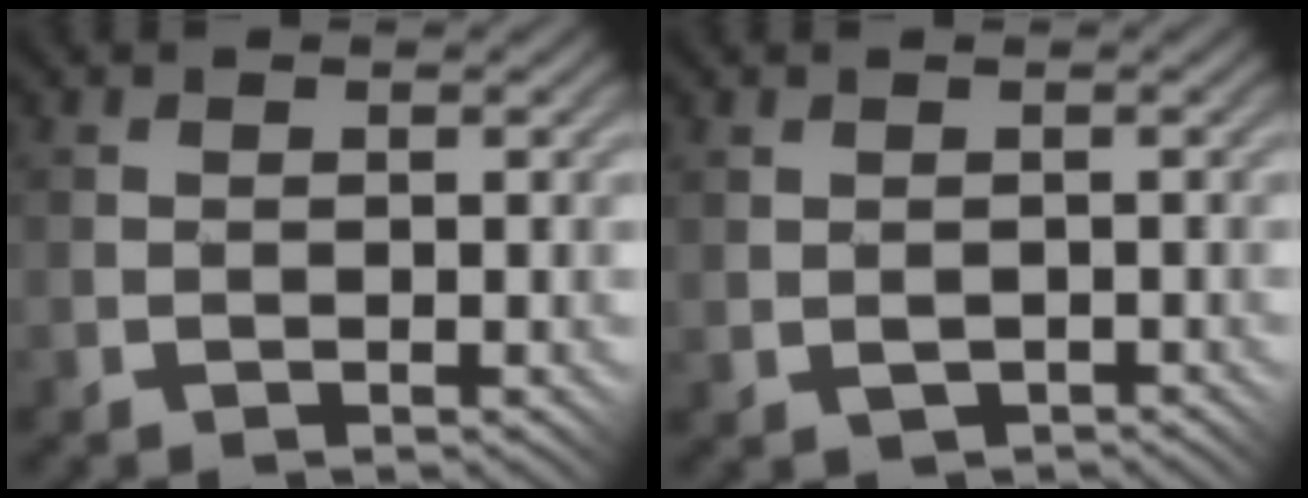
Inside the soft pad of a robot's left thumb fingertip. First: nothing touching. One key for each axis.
{"total": 1.3, "fx": -0.2, "fy": 1.0, "fz": 0.9, "tx": -0.020, "ty": -0.005, "tz": -0.001}